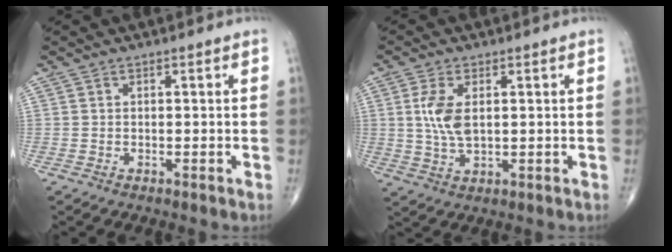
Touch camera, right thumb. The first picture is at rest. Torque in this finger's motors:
{"motor_torque": [0.64, 0.53, 0.88, 0.19, 0.03]}